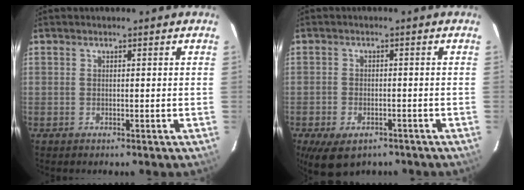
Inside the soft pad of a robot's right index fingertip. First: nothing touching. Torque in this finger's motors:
{"motor_torque": [0.76, -0.69, 0.21, 0.04]}